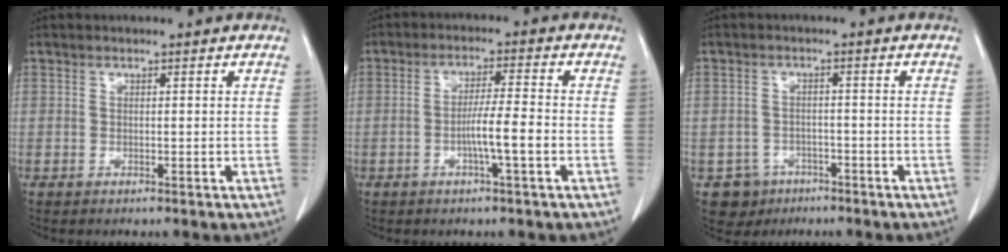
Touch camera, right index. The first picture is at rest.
{"total": 5.3, "force": [-1.6, -0.3, 5.0], "torque": [-0.090, 0.002, -0.028]}
{"total": 4.5, "force": [-2.6, 3.7, 0.1], "torque": [-0.002, 0.010, -0.036]}